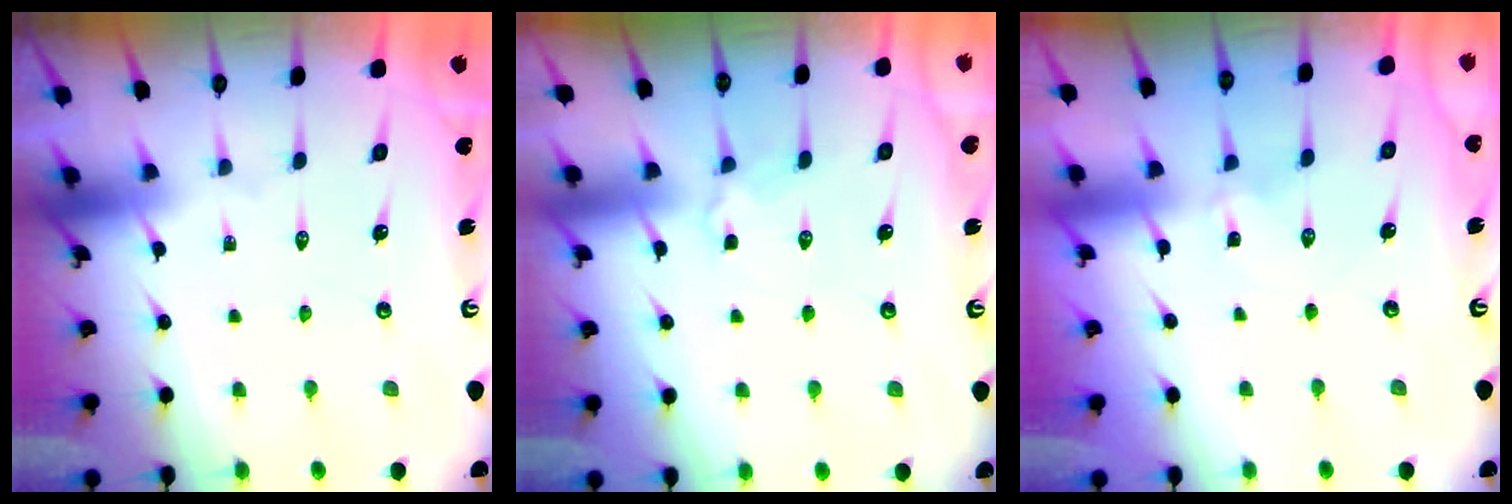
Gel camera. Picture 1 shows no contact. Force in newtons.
{"total": 3.7, "press": 3.6, "slide": 0.6}
{"total": 0.6, "press": 0.6, "slide": 0.2}